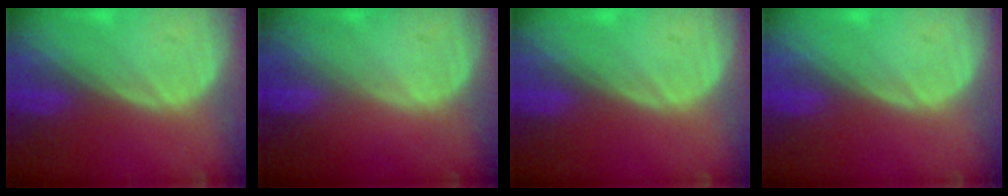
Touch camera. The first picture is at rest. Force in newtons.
{"total": 0.0}
{"total": 0.0}
{"total": 0.0}